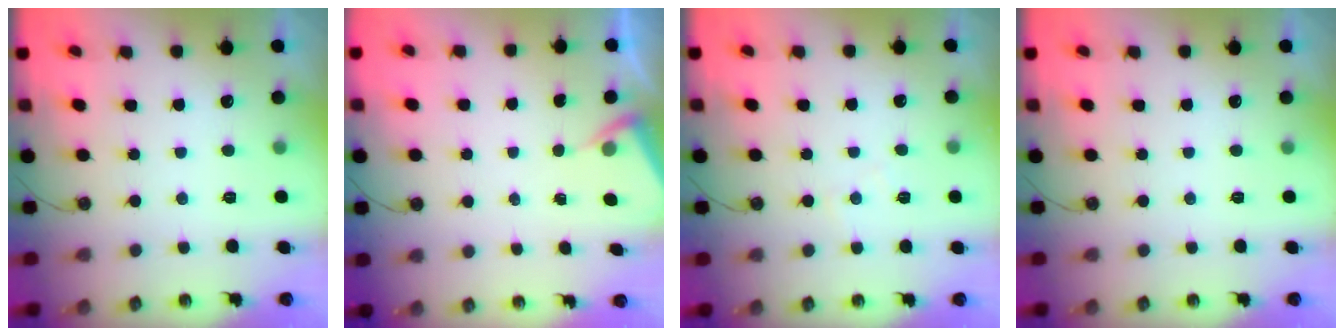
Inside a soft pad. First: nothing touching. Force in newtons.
{"total": 2.9, "press": 2.9, "slide": 0.4}
{"total": 4.0, "press": 3.9, "slide": 0.6}
{"total": 0.0}